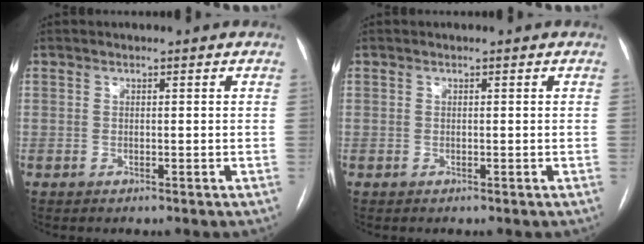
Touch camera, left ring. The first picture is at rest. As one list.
[{"total": 0.0}]